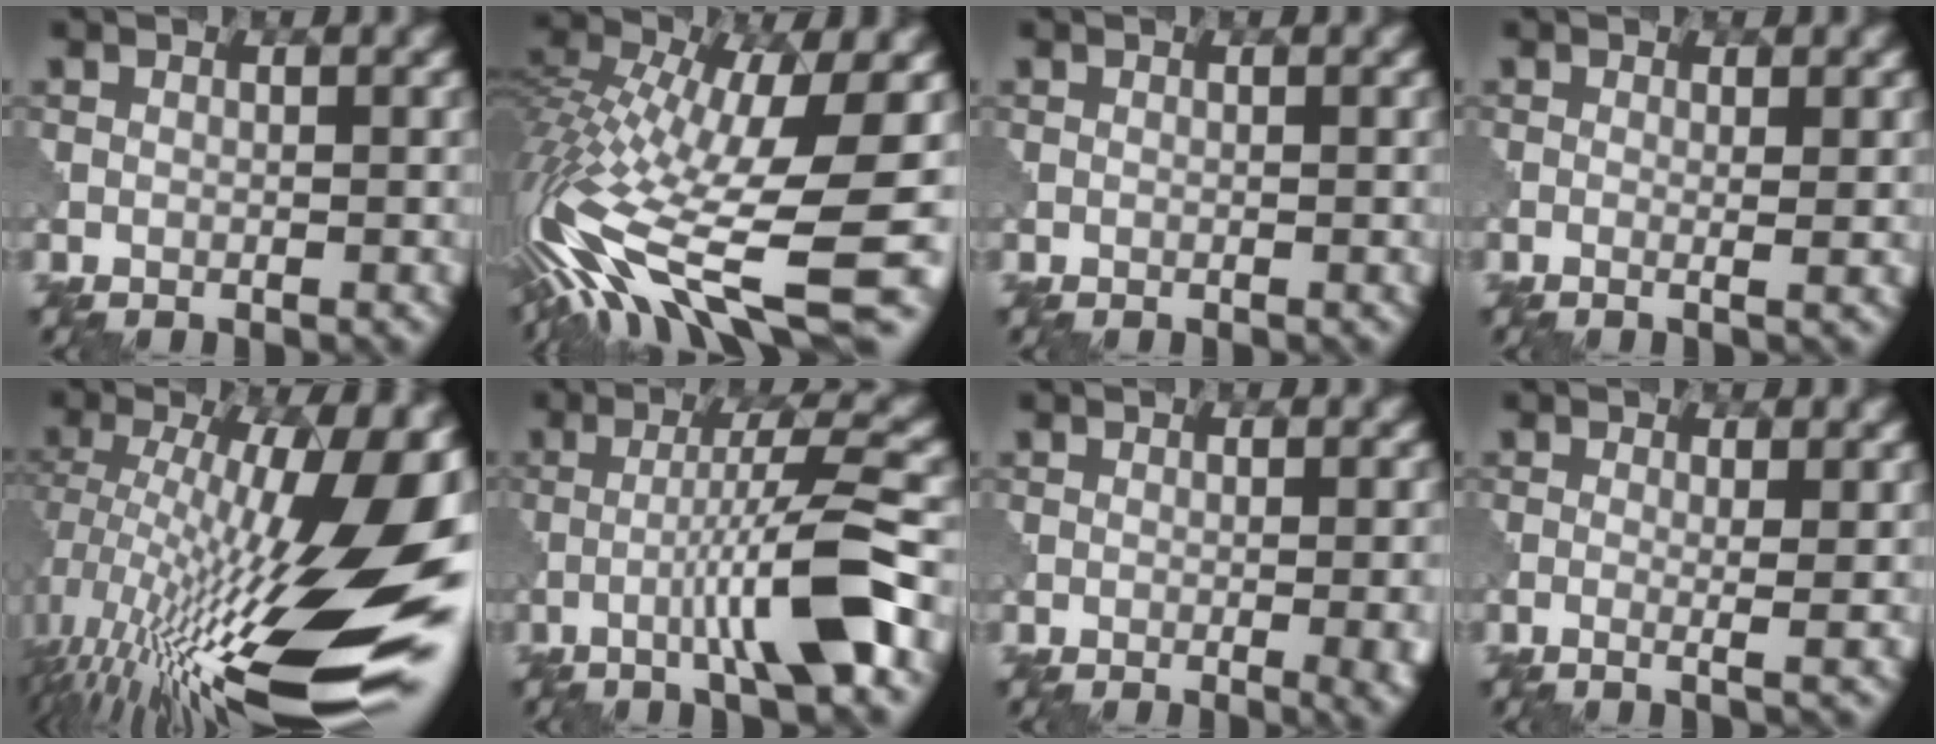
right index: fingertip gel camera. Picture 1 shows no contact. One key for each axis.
{"total": 15.0, "fx": -4.7, "fy": 4.8, "fz": 13.4, "tx": -0.279, "ty": 0.002, "tz": -0.080}
{"total": 0.0}
{"total": 1.6, "fx": 0.0, "fy": 0.5, "fz": 1.5, "tx": -0.021, "ty": -0.002, "tz": -0.006}
{"total": 18.7, "fx": -2.3, "fy": 5.6, "fz": 17.7, "tx": -0.286, "ty": 0.004, "tz": -0.043}
{"total": 7.3, "fx": -2.4, "fy": 0.4, "fz": 6.9, "tx": -0.108, "ty": 0.020, "tz": -0.050}
{"total": 4.9, "fx": -0.8, "fy": 2.0, "fz": 4.4, "tx": -0.028, "ty": 0.002, "tz": -0.006}
{"total": 2.6, "fx": 0.0, "fy": 0.9, "fz": 2.5, "tx": -0.028, "ty": 0.002, "tz": -0.011}